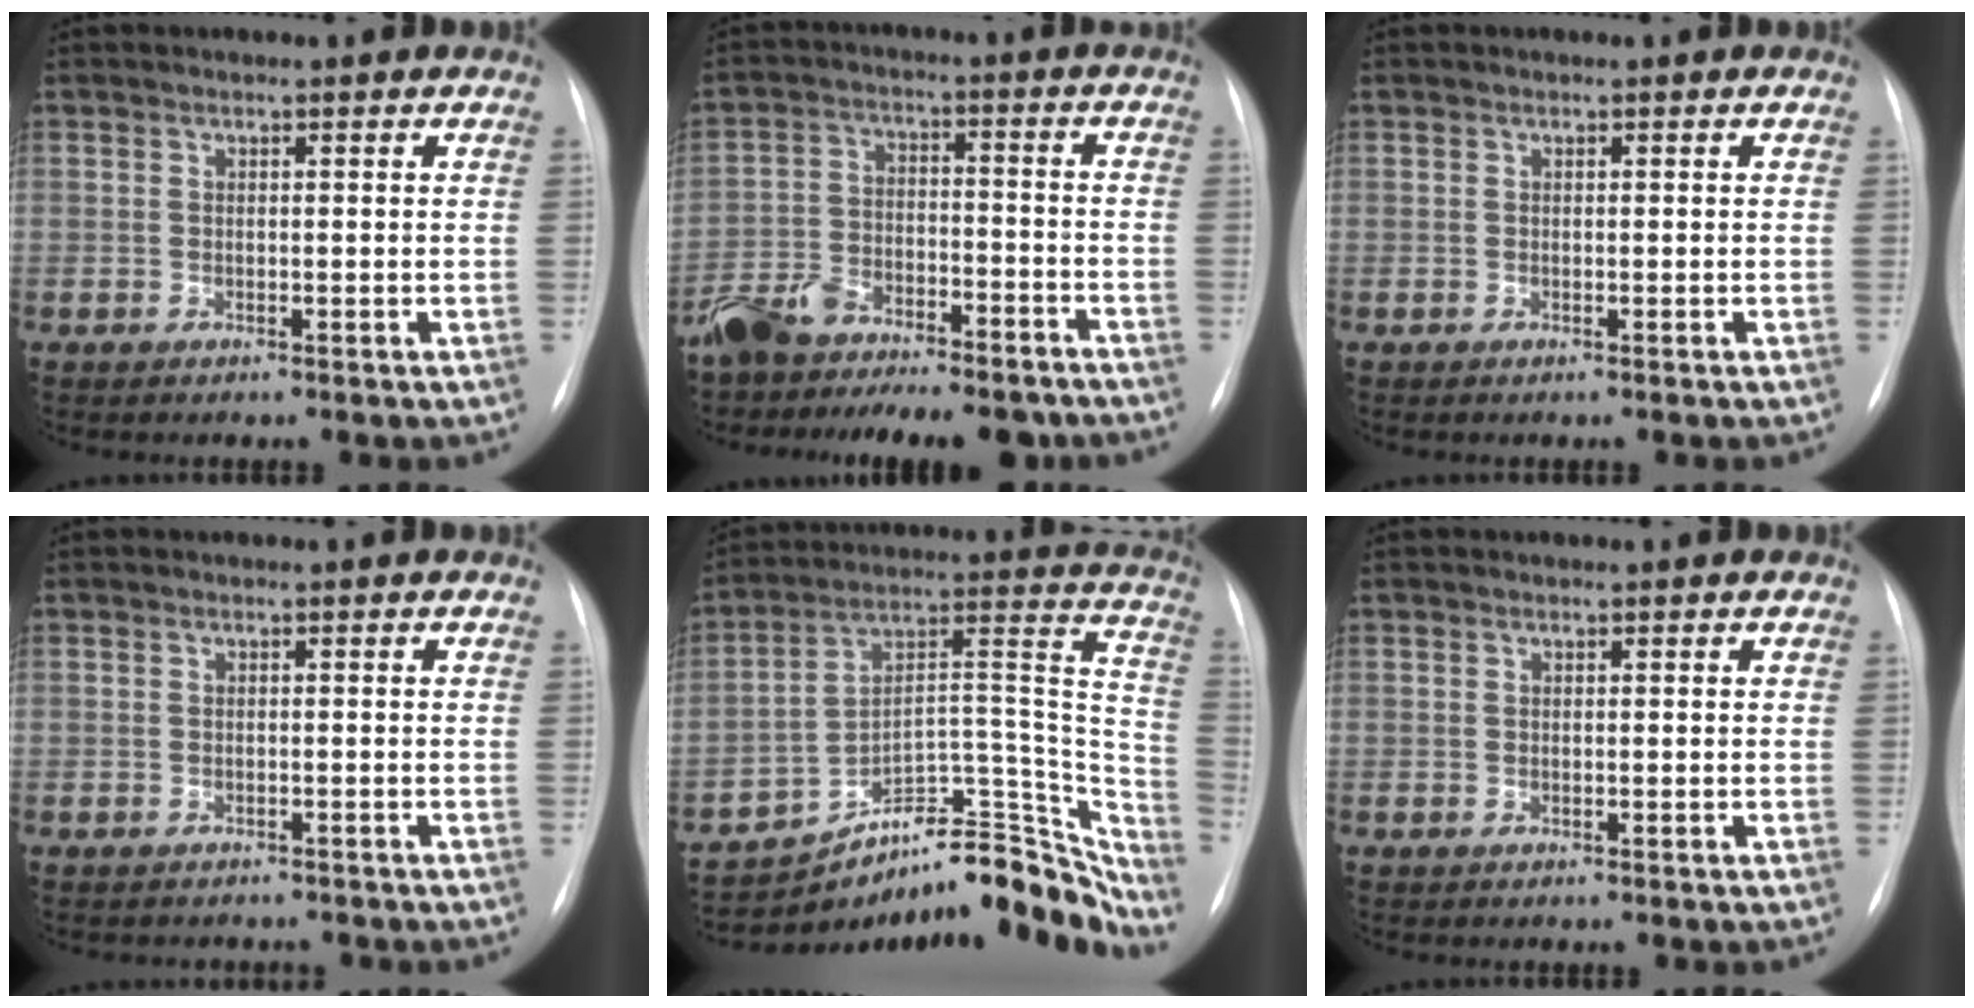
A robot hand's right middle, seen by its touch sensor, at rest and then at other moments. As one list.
[{"total": 15.8, "force": [-13.3, 5.8, 6.2], "torque": [-0.105, 0.022, -0.204]}, {"total": 0.0}, {"total": 3.6, "force": [-3.3, 1.2, 0.6], "torque": [-0.005, -0.002, -0.039]}, {"total": 21.1, "force": [-18.9, 6.5, 6.8], "torque": [-0.059, 0.076, -0.275]}, {"total": 0.0}]